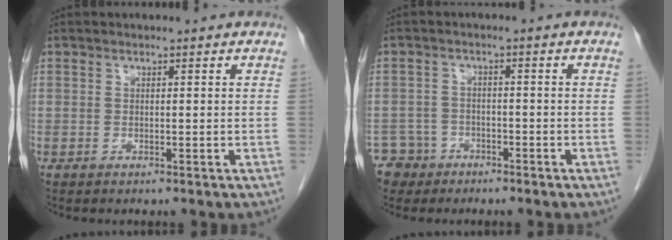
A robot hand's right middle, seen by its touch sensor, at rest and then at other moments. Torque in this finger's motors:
{"motor_torque": [1.02, -1.12, 0.35, 0.03]}